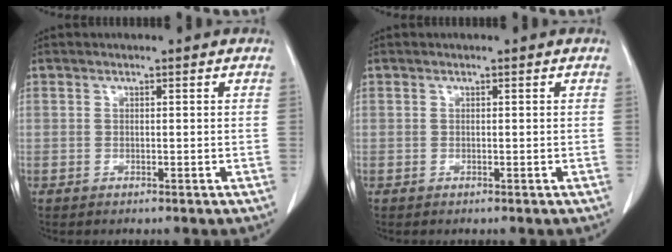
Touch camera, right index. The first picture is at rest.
{"total": 0.0}